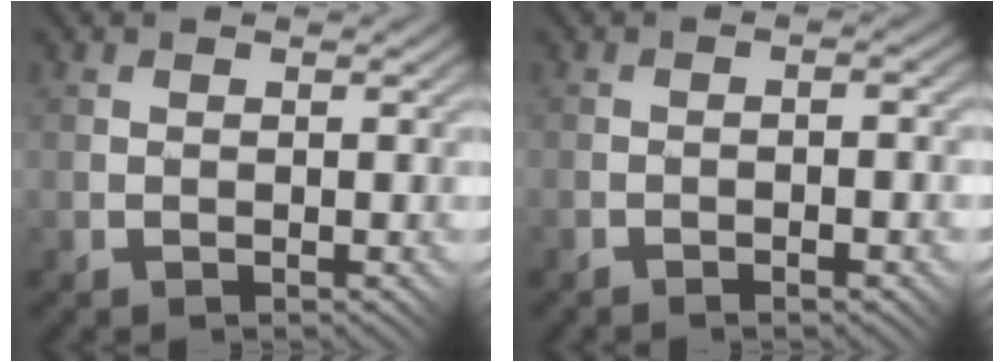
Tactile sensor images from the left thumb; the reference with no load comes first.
{"total": 4.0, "force": [-1.9, 0.9, 3.4], "torque": [-0.043, 0.004, -0.021]}